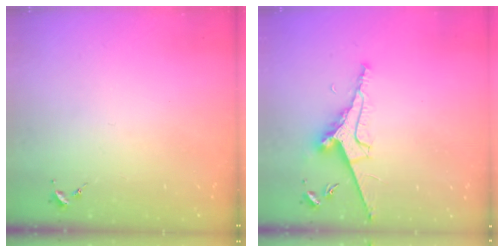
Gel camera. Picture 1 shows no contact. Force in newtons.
{"total": 9.5, "press": 9.4, "slide": 1.1}